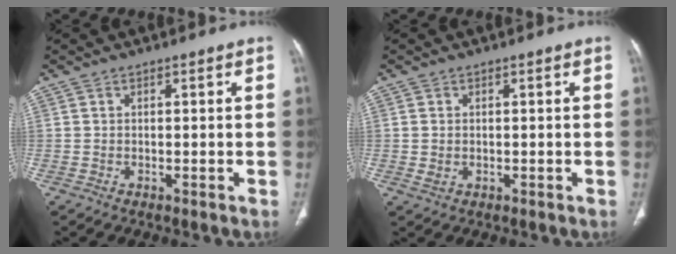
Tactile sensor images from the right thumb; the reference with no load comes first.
{"total": 1.6, "force": [0.0, 1.2, 1.1], "torque": [-0.029, 0.001, 0.005]}